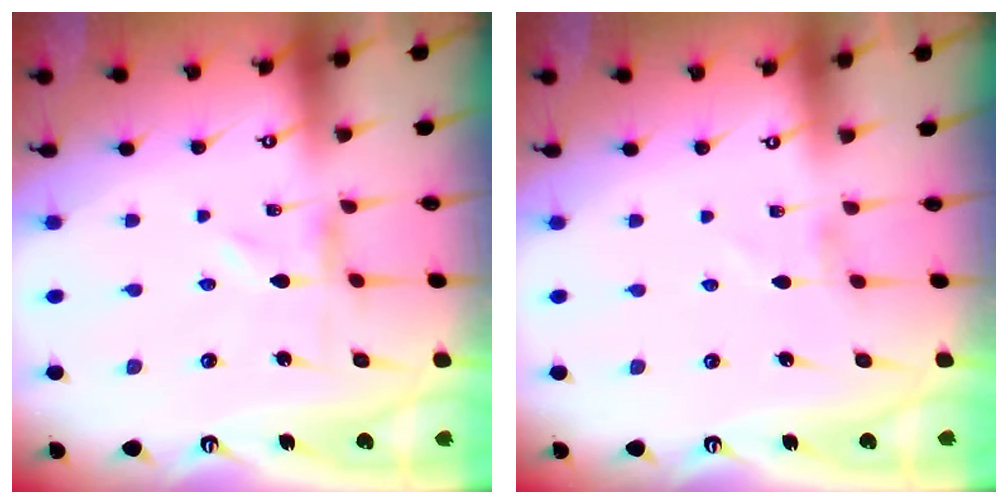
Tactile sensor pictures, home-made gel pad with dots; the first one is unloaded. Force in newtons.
{"total": 0.9, "press": 0.9, "slide": 0.1}